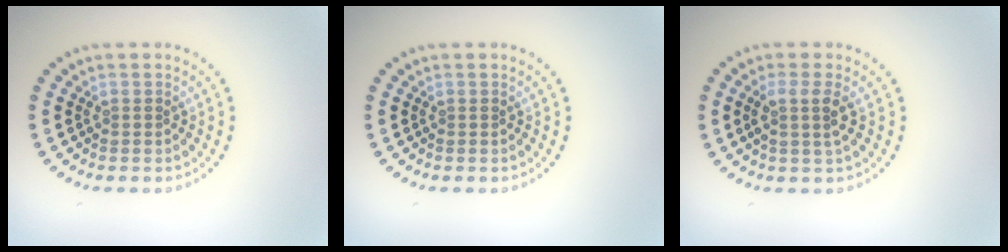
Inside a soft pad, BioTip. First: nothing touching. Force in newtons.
{"total": 0.0}
{"total": 2.2, "press": 1.7, "slide": 1.3}